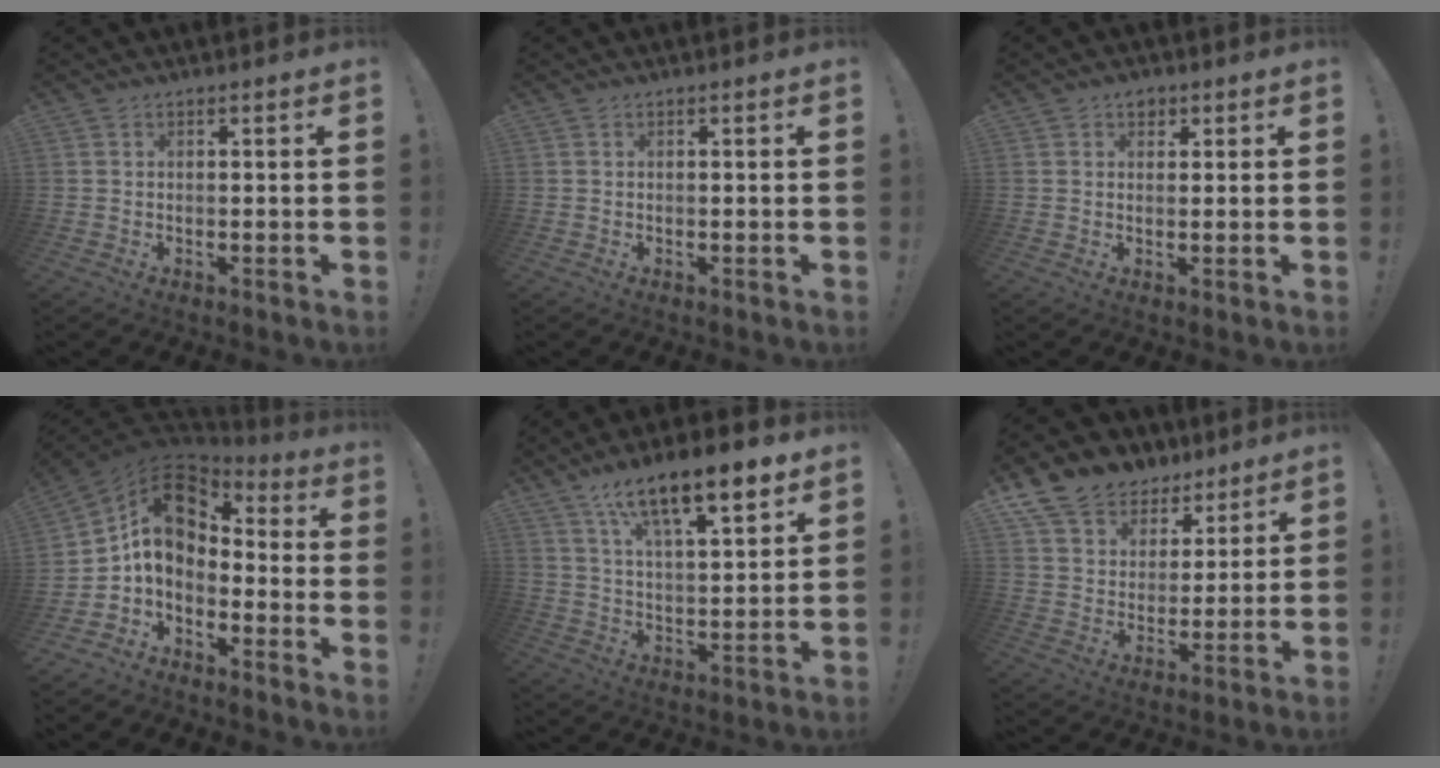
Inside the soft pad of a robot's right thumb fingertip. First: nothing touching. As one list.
[{"total": 0.0}, {"total": 2.5, "force": [1.3, 1.8, 1.0], "torque": [-0.001, -0.006, 0.020]}, {"total": 12.9, "force": [2.4, 8.6, 9.3], "torque": [-0.167, -0.002, 0.040]}, {"total": 14.6, "force": [10.0, 4.2, 9.7], "torque": [-0.161, -0.058, 0.168]}, {"total": 11.3, "force": [8.3, 7.4, 2.3], "torque": [-0.039, -0.065, 0.159]}]